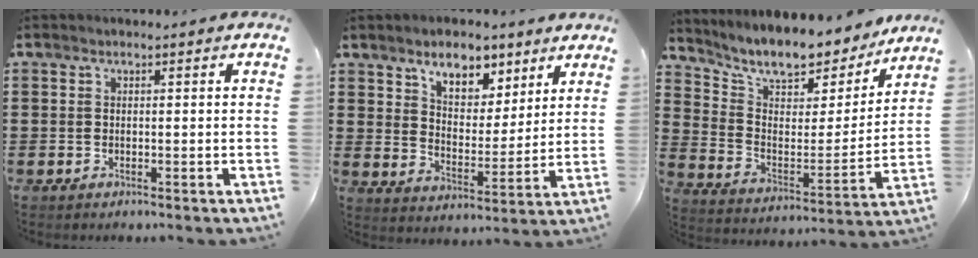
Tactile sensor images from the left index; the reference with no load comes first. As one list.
[{"total": 7.0, "force": [5.4, 3.6, 2.5], "torque": [-0.054, -0.015, 0.093]}, {"total": 9.1, "force": [8.4, 2.4, 2.8], "torque": [-0.073, -0.065, 0.139]}]